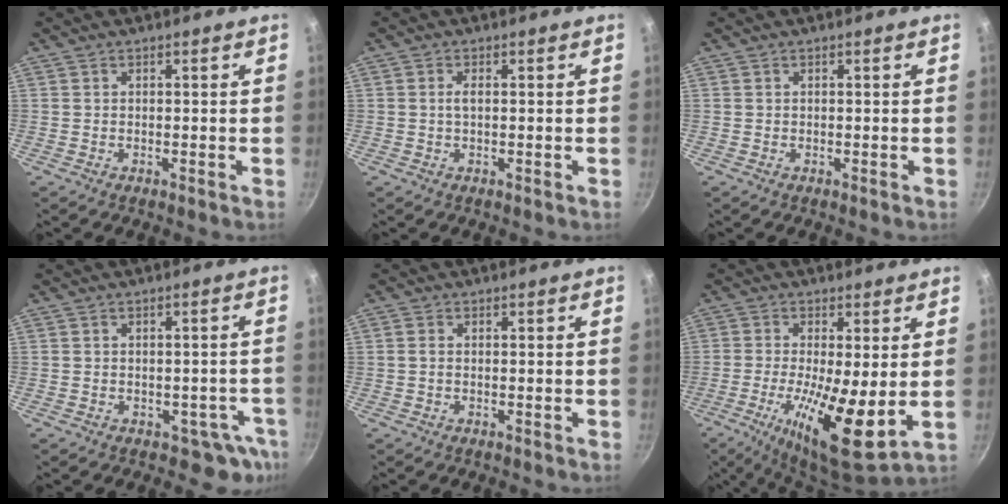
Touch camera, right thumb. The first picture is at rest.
{"total": 1.4, "force": [0.1, 0.5, 1.3], "torque": [-0.028, 0.002, 0.000]}
{"total": 0.0}
{"total": 5.6, "force": [-2.8, 4.1, 2.6], "torque": [0.018, 0.038, -0.018]}
{"total": 1.1, "force": [0.0, 0.7, 0.9], "torque": [-0.020, 0.002, -0.003]}
{"total": 13.9, "force": [-1.5, 4.0, 13.3], "torque": [-0.229, -0.023, -0.024]}